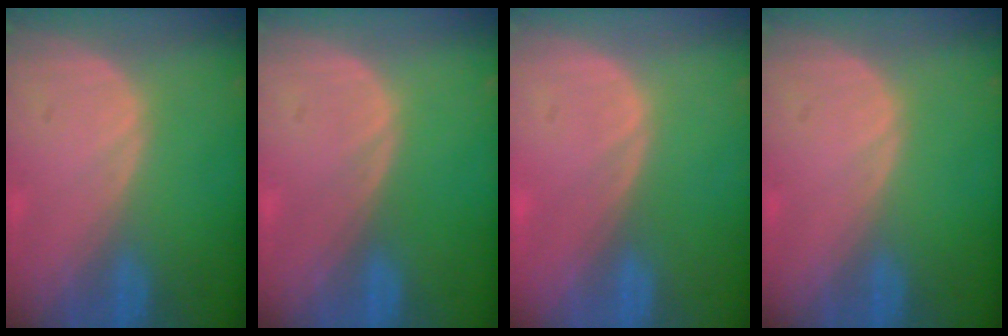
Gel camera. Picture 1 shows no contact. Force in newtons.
{"total": 0.0}
{"total": 0.7, "press": 0.0, "slide": 0.7}
{"total": 0.0}